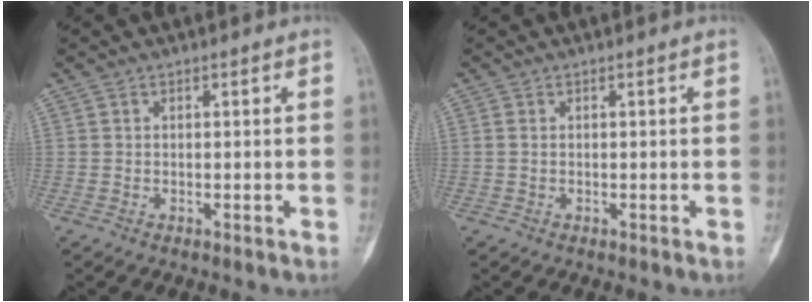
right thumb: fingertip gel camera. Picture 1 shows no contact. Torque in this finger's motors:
{"motor_torque": [-0.58, 0.24, 0.23, 0.10, -0.10]}